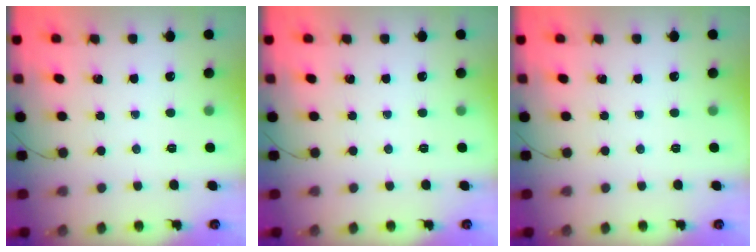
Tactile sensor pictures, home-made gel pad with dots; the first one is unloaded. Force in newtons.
{"total": 0.0}
{"total": 0.0}